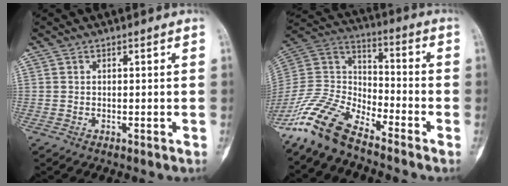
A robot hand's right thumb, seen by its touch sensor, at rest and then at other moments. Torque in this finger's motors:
{"motor_torque": [0.67, -0.25, 1.22, -1.10, 0.10]}